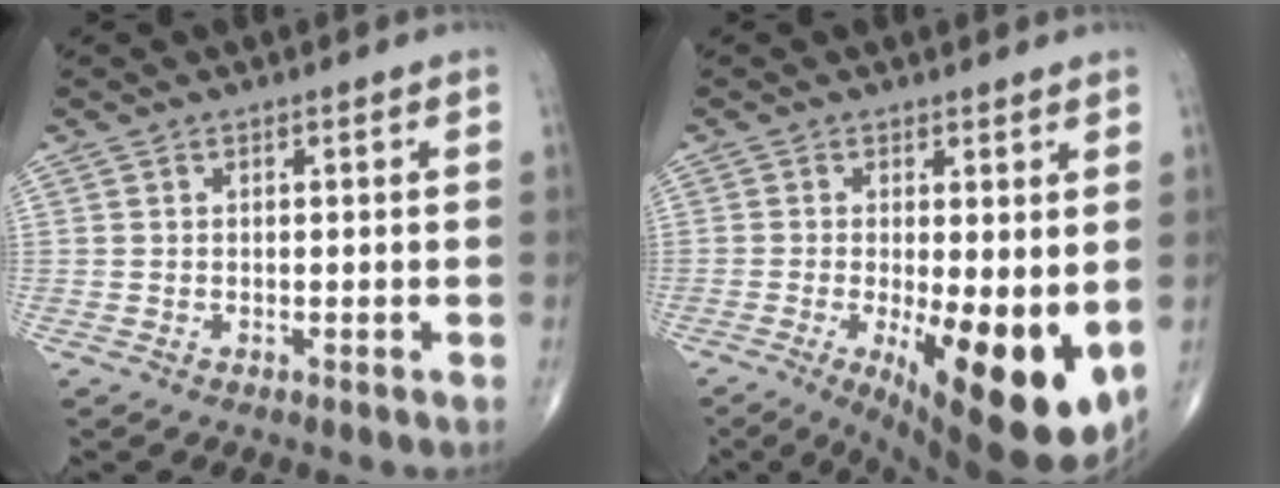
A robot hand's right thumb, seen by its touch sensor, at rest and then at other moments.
{"total": 16.0, "force": [-3.2, 5.5, 14.7], "torque": [-0.189, -0.029, -0.025]}